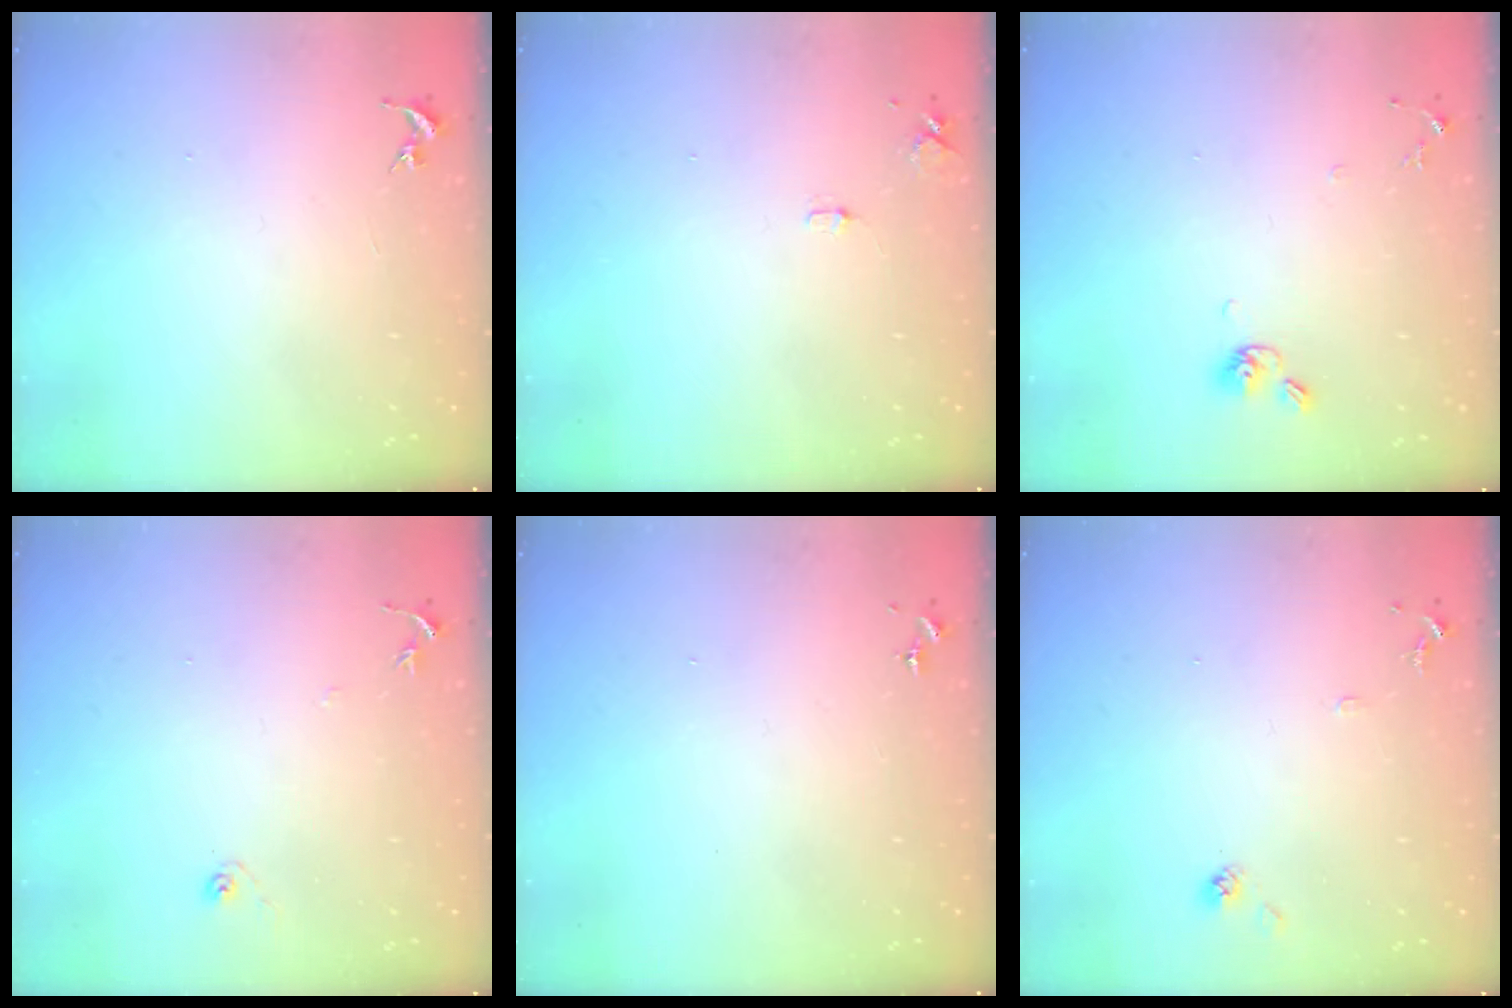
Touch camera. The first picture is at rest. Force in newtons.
{"total": 5.2, "press": 5.1, "slide": 0.8}
{"total": 7.1, "press": 6.8, "slide": 2.1}
{"total": 5.9, "press": 5.9, "slide": 0.6}
{"total": 0.0}
{"total": 7.8, "press": 7.7, "slide": 0.6}